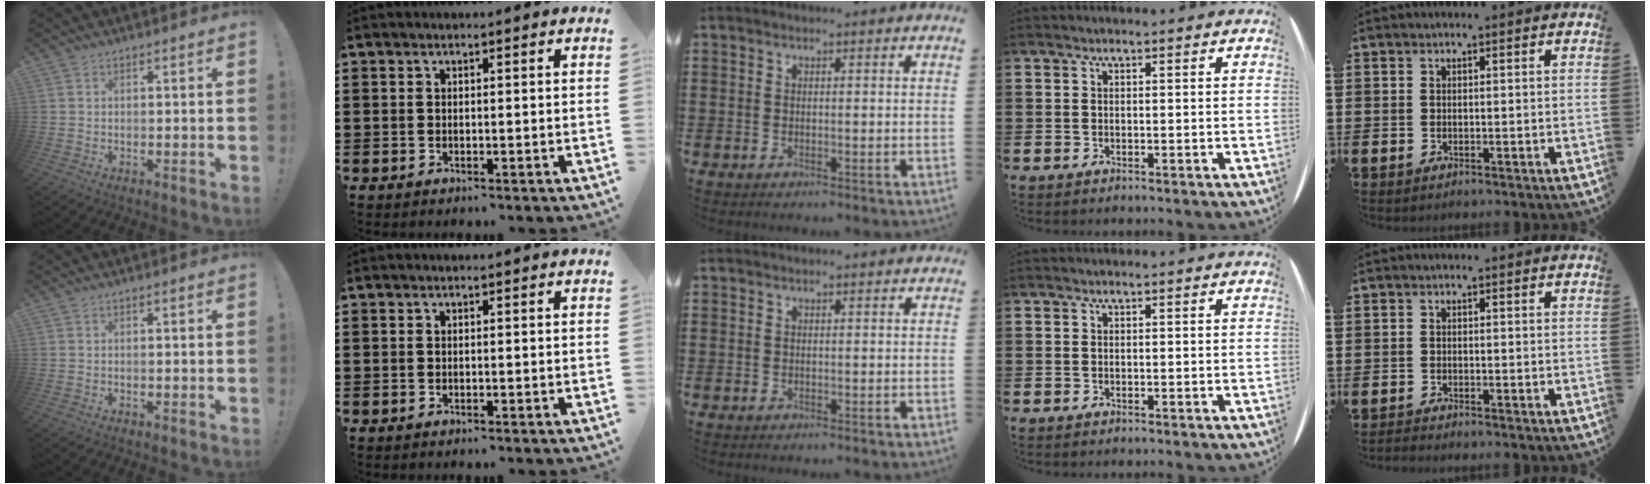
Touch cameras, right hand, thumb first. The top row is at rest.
{"little": {"total": 0.7, "force": [-0.7, 0.0, 0.1], "torque": [-0.003, -0.002, -0.015]}}